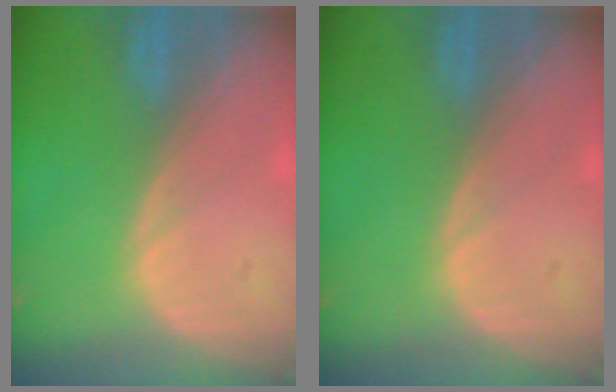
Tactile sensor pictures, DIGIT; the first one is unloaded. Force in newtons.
{"total": 0.0}